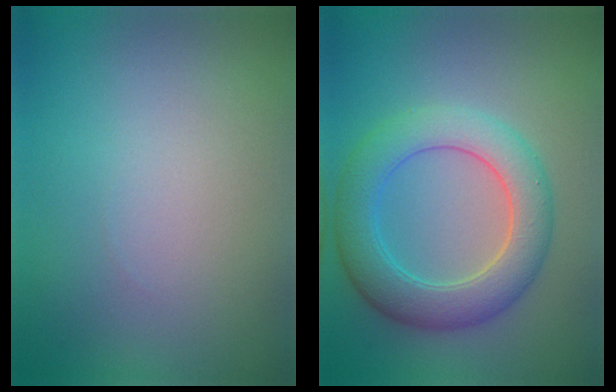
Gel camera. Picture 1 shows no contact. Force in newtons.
{"total": 6.2, "press": 6.2, "slide": 0.3}